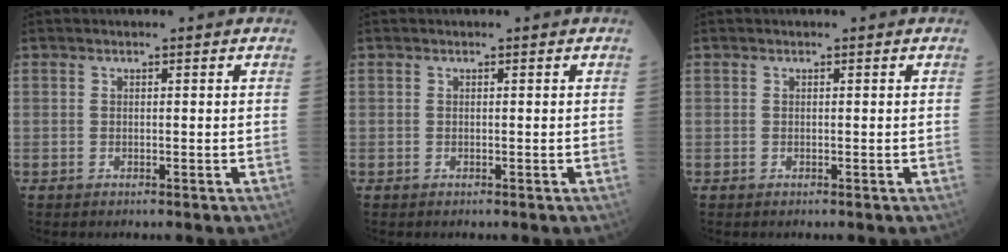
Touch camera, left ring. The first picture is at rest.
{"total": 0.0}
{"total": 0.0}